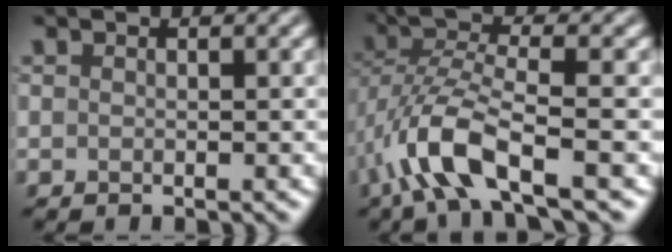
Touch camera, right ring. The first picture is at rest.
{"total": 7.1, "force": [-3.0, 2.1, 6.0], "torque": [-0.135, 0.009, -0.070]}